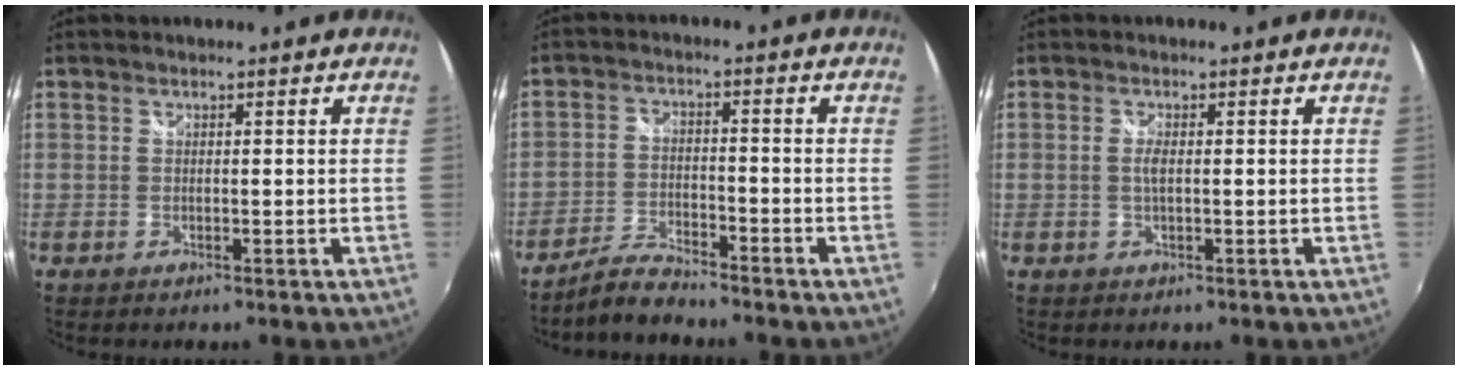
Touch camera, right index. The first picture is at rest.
{"total": 5.3, "force": [-5.0, 0.8, 1.7], "torque": [-0.048, 0.002, -0.098]}
{"total": 1.6, "force": [0.0, 0.4, 1.6], "torque": [-0.032, -0.001, -0.001]}